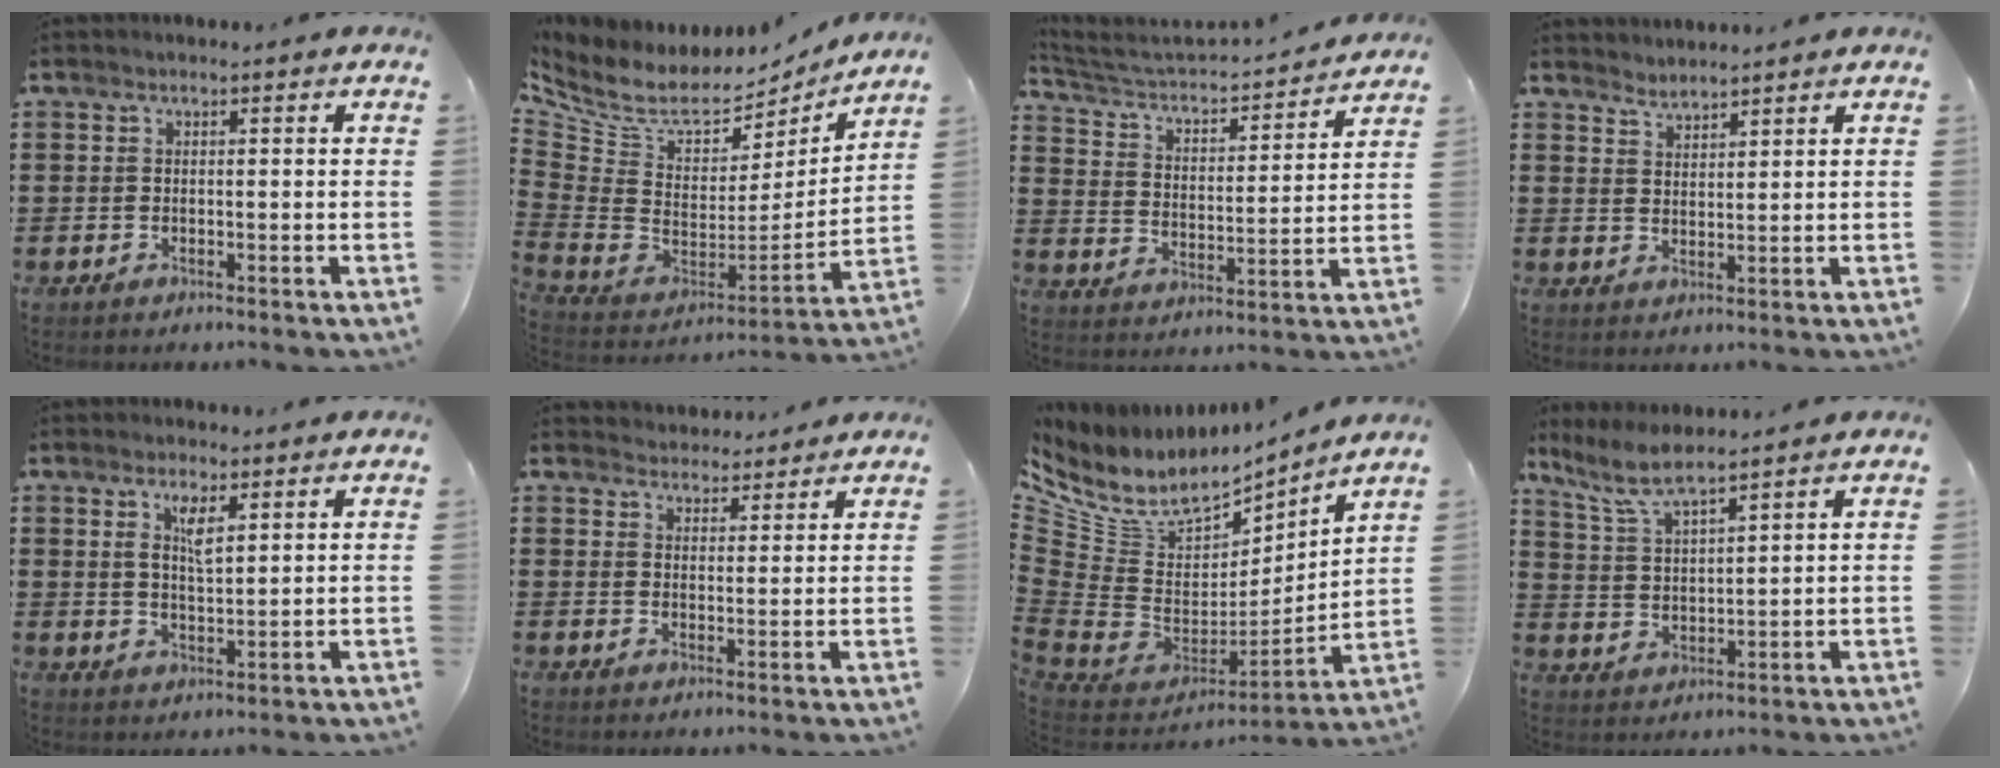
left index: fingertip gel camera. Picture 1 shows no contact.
{"total": 6.9, "force": [5.1, 3.6, 3.1], "torque": [-0.100, -0.047, 0.085]}
{"total": 3.3, "force": [3.0, 0.7, 1.1], "torque": [-0.043, -0.032, 0.041]}
{"total": 2.4, "force": [2.3, -0.1, -0.6], "torque": [0.004, -0.006, 0.046]}
{"total": 4.1, "force": [2.1, 1.3, 3.3], "torque": [-0.054, -0.001, 0.032]}
{"total": 3.0, "force": [2.9, 0.7, -0.4], "torque": [-0.003, -0.005, 0.055]}
{"total": 8.5, "force": [6.0, 4.9, 3.6], "torque": [-0.120, -0.052, 0.106]}
{"total": 5.7, "force": [5.0, 0.4, 2.8], "torque": [-0.072, -0.017, 0.088]}